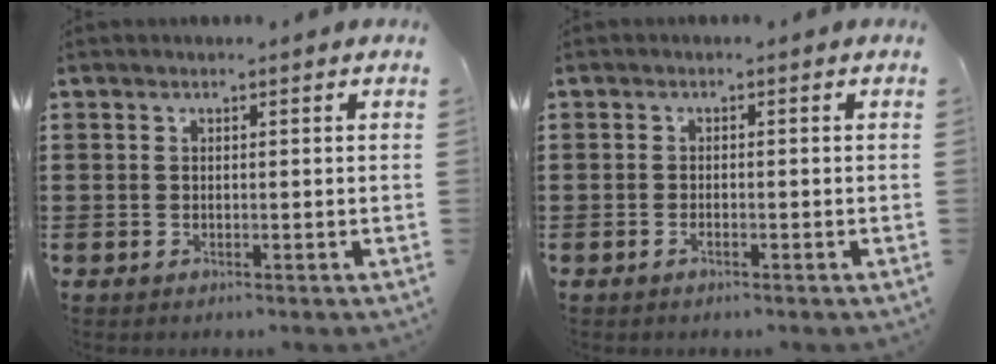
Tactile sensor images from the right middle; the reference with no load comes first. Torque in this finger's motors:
{"motor_torque": [0.79, 0.64, 0.02, -0.01]}